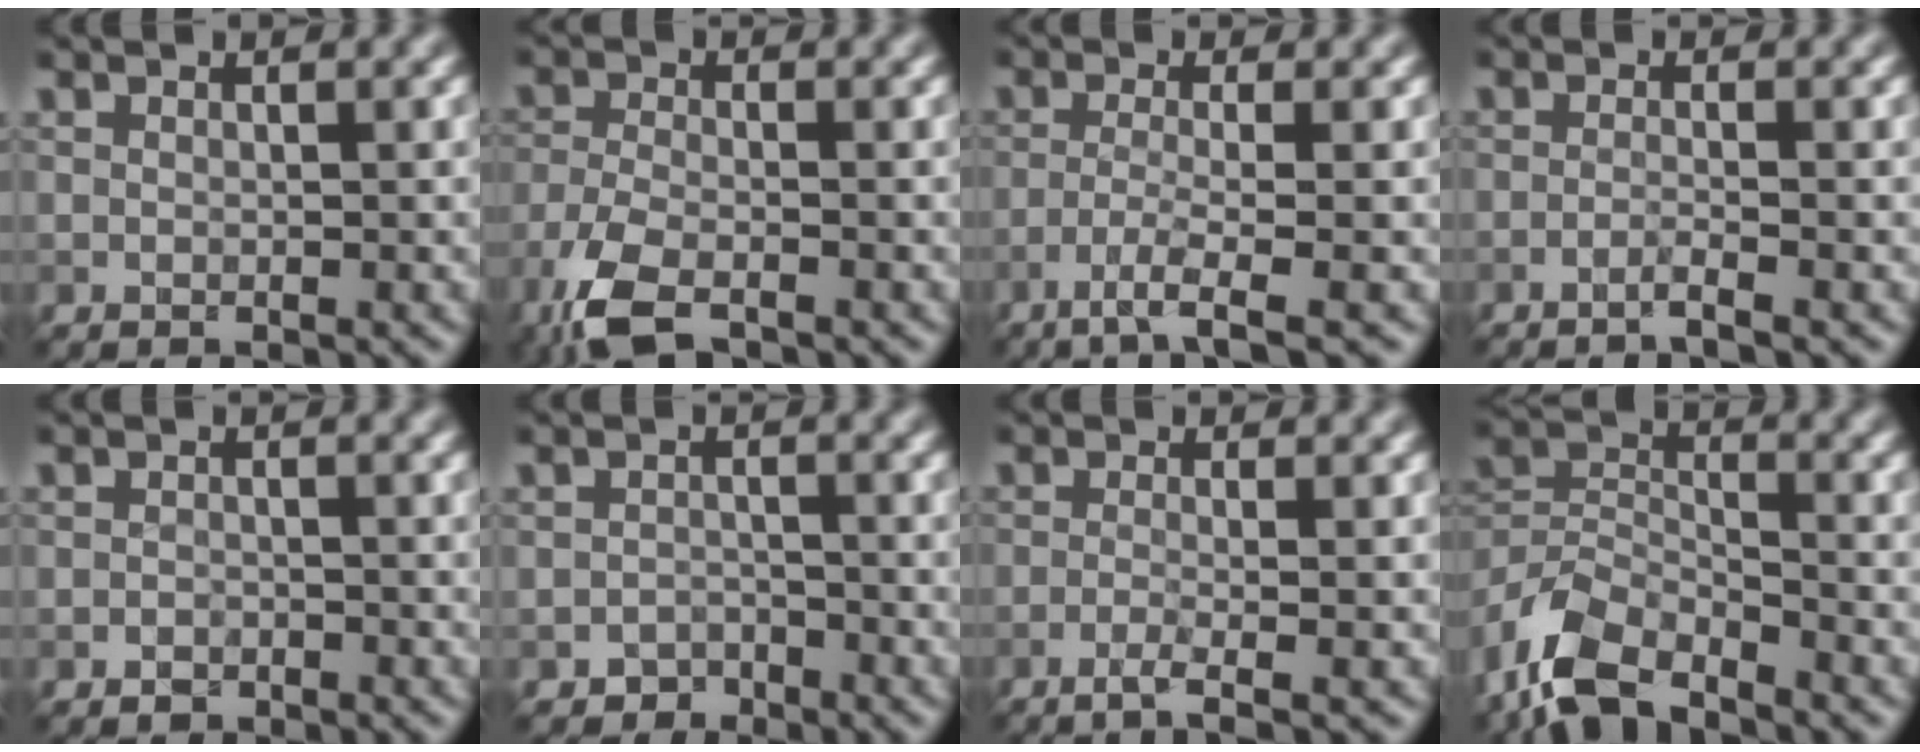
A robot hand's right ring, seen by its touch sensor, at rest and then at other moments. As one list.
[{"total": 5.6, "force": [-4.0, 1.8, 3.5], "torque": [-0.081, -0.013, -0.089]}, {"total": 3.5, "force": [-1.9, 0.3, 2.9], "torque": [-0.051, -0.001, -0.050]}, {"total": 1.4, "force": [-0.9, 0.1, 1.1], "torque": [-0.012, 0.002, -0.028]}, {"total": 0.9, "force": [-0.6, 0.6, 0.2], "torque": [0.000, 0.002, -0.012]}, {"total": 1.5, "force": [-1.2, 0.8, -0.1], "torque": [0.010, 0.008, -0.025]}, {"total": 2.2, "force": [-1.1, 0.4, 1.8], "torque": [-0.027, -0.001, -0.035]}, {"total": 6.9, "force": [-5.1, 3.0, 3.6], "torque": [-0.070, -0.003, -0.114]}]